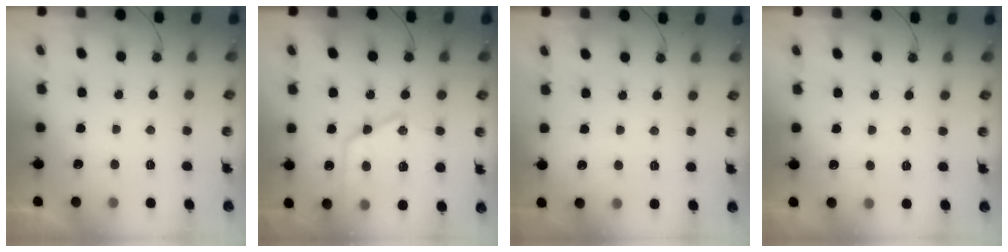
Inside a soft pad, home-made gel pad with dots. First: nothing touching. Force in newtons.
{"total": 18.1, "press": 18.0, "slide": 1.8}
{"total": 3.0, "press": 2.9, "slide": 0.4}
{"total": 3.2, "press": 3.2, "slide": 0.5}